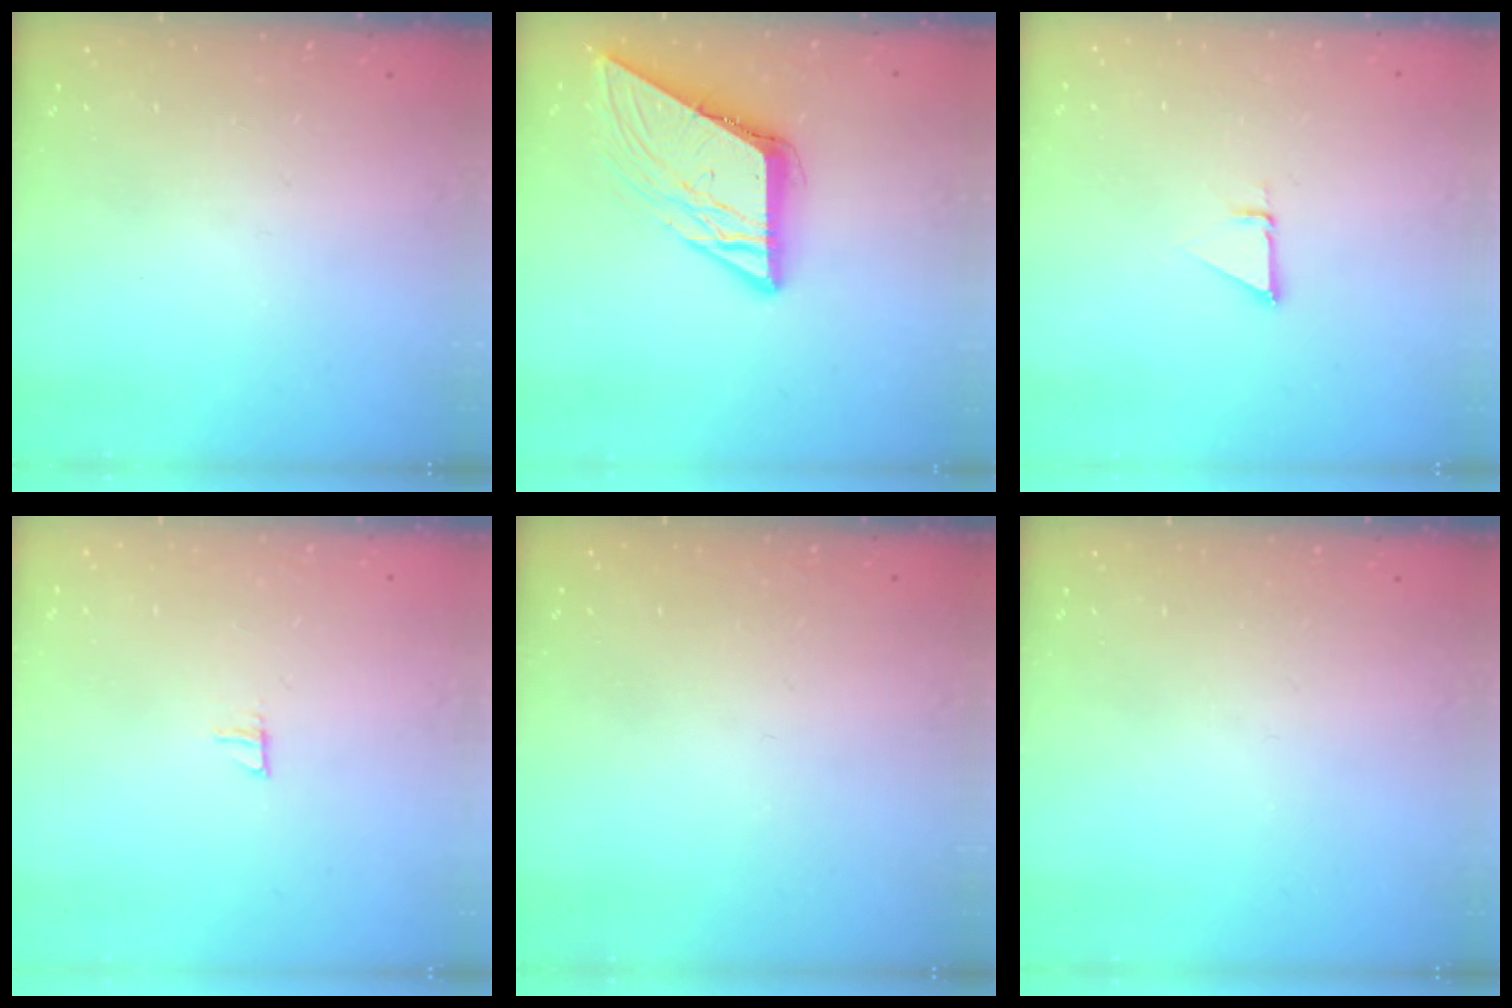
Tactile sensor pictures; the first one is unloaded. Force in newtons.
{"total": 8.8, "press": 8.8, "slide": 0.9}
{"total": 1.4, "press": 1.4, "slide": 0.0}
{"total": 3.7, "press": 3.7, "slide": 0.3}
{"total": 1.6, "press": 1.6, "slide": 0.1}
{"total": 0.0}